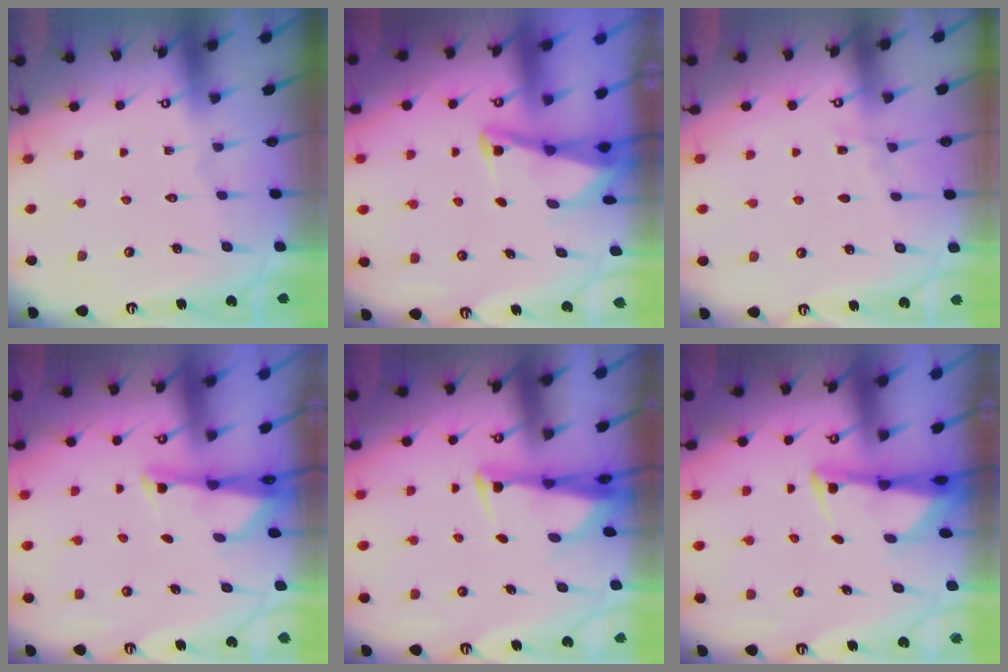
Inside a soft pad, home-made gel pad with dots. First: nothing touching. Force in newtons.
{"total": 2.3, "press": 2.3, "slide": 0.2}
{"total": 3.1, "press": 3.1, "slide": 0.4}
{"total": 1.9, "press": 1.9, "slide": 0.4}
{"total": 2.9, "press": 2.9, "slide": 0.7}
{"total": 2.9, "press": 2.8, "slide": 0.6}